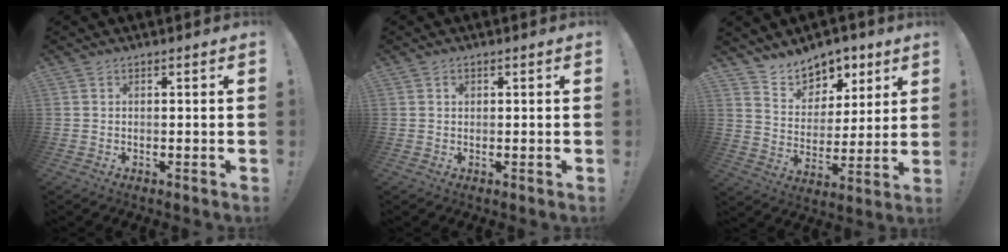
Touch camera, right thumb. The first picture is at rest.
{"total": 0.6, "force": [0.2, 0.6, 0.1], "torque": [0.002, 0.000, 0.004]}
{"total": 10.5, "force": [8.3, 6.2, 1.8], "torque": [-0.035, -0.070, 0.161]}